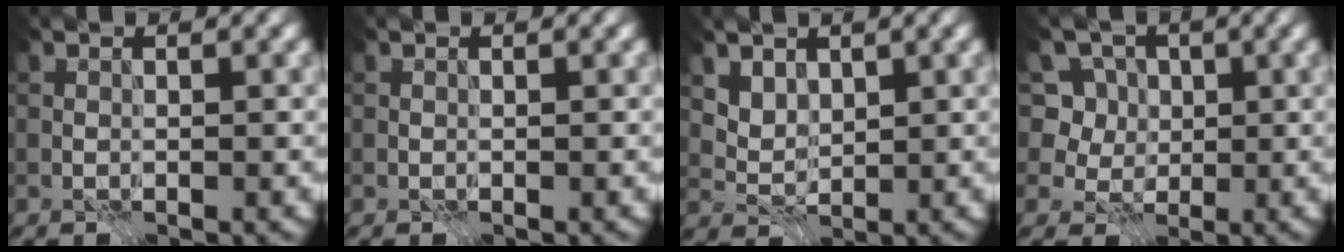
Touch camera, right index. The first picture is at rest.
{"total": 0.0}
{"total": 3.8, "force": [2.4, 2.5, 1.6], "torque": [-0.049, -0.015, 0.070]}
{"total": 8.9, "force": [3.8, 7.2, 3.5], "torque": [-0.060, 0.014, 0.044]}